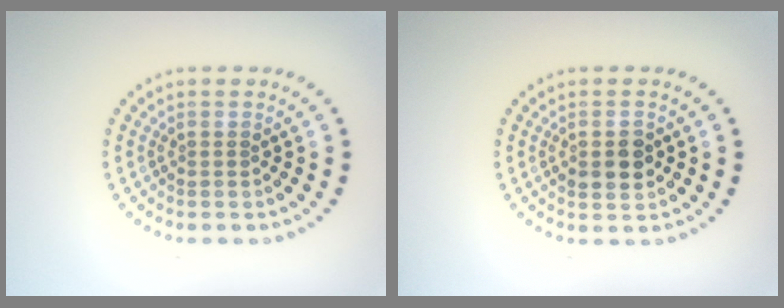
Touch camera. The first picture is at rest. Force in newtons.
{"total": 2.9, "press": 2.9, "slide": 0.2}